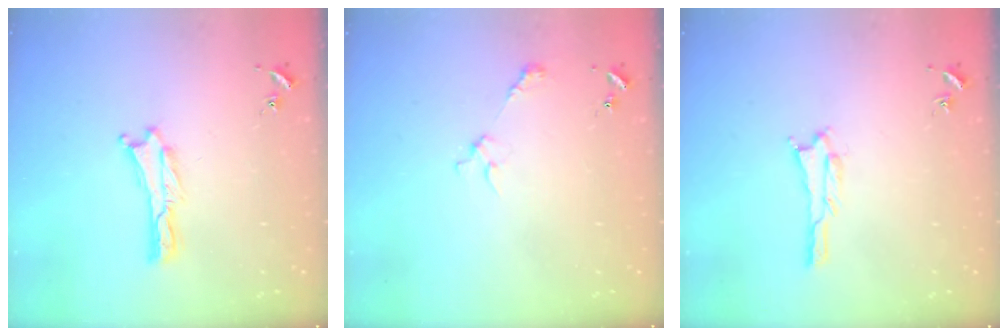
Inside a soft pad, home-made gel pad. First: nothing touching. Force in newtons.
{"total": 3.7, "press": 3.7, "slide": 0.4}
{"total": 1.1, "press": 1.1, "slide": 0.1}